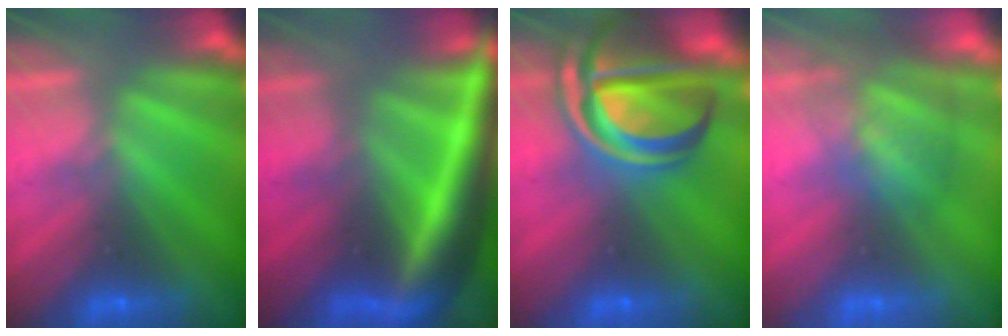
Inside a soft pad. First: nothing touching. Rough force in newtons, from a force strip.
{"total": 9.1}
{"total": 7.0}
{"total": 3.9}